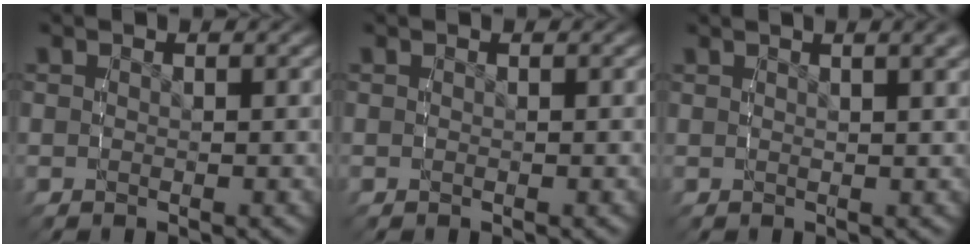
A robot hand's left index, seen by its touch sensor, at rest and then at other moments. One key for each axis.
{"total": 0.0}
{"total": 3.9, "fx": 2.3, "fy": 0.6, "fz": 3.1, "tx": -0.027, "ty": 0.017, "tz": 0.033}